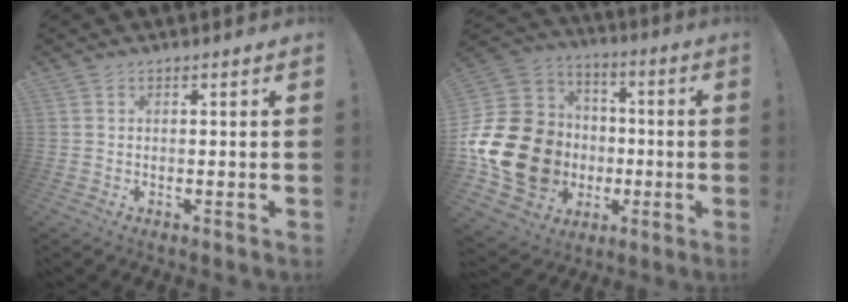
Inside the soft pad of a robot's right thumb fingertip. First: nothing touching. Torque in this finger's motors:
{"motor_torque": [2.42, 2.59, 1.34, -1.20, 0.58]}